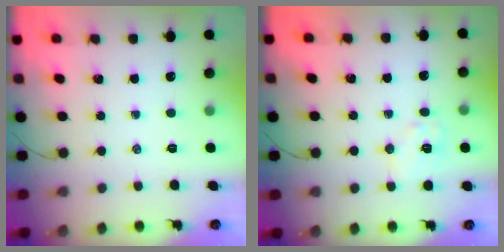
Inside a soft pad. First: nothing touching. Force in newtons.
{"total": 7.4, "press": 7.3, "slide": 1.2}